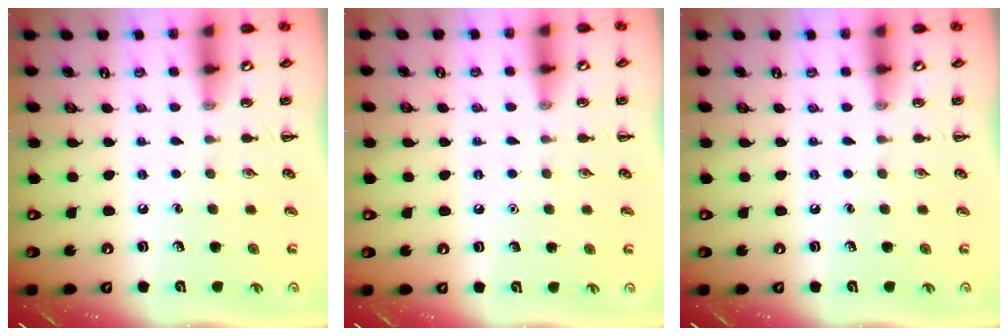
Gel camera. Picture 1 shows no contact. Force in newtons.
{"total": 1.5, "press": 1.5, "slide": 0.1}
{"total": 0.0}